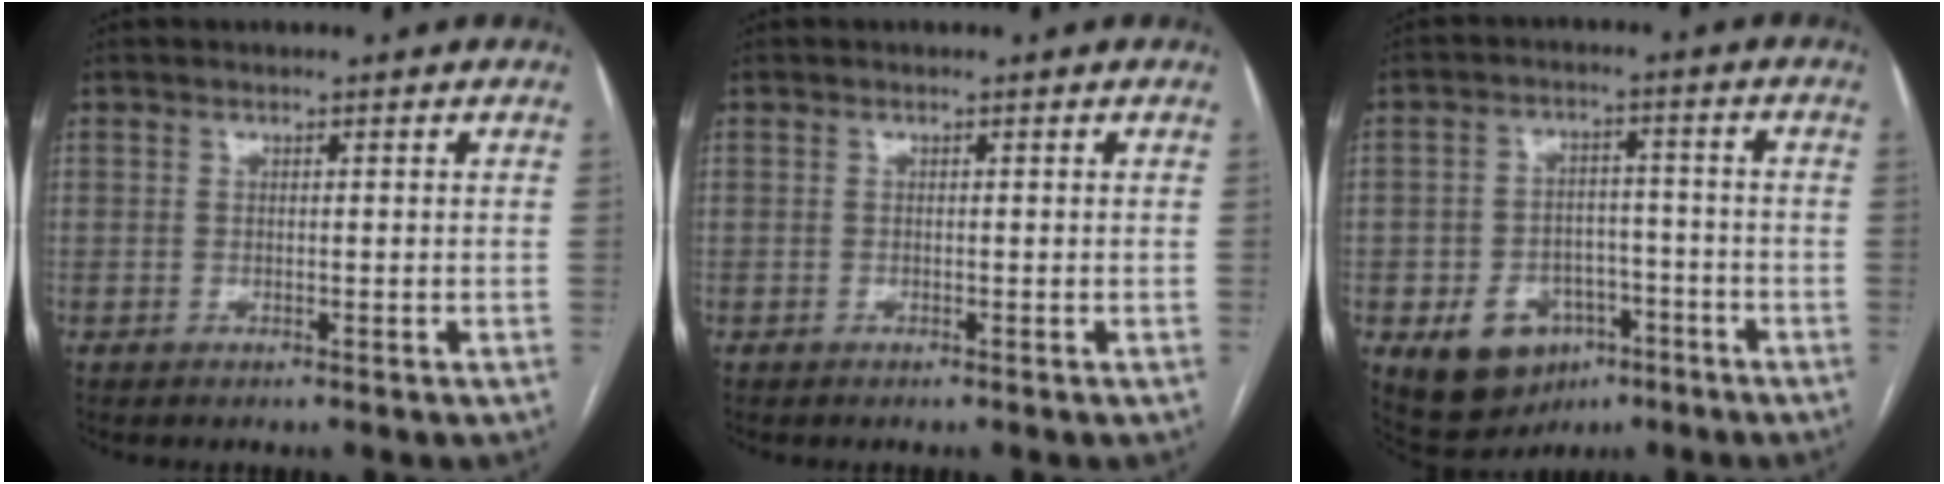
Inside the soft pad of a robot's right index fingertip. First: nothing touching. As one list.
[{"total": 0.0}, {"total": 10.0, "force": [-4.6, 7.3, 5.0], "torque": [-0.086, 0.017, -0.059]}]